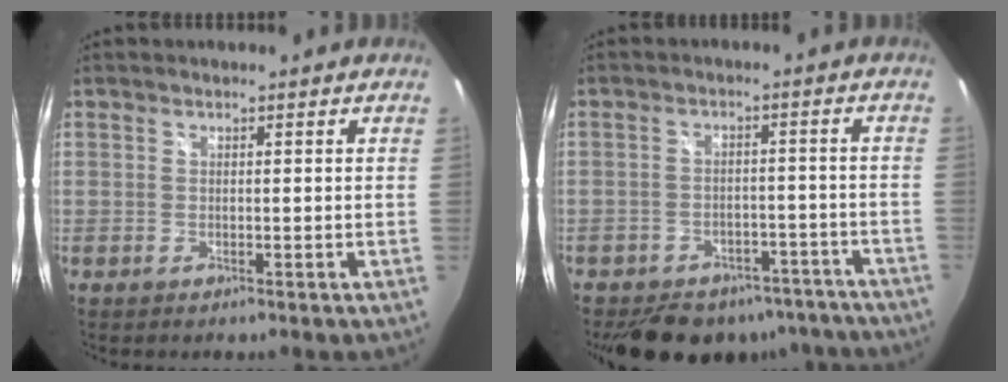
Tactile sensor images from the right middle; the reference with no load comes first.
{"total": 17.0, "force": [-13.7, 8.4, 5.5], "torque": [-0.119, 0.028, -0.159]}